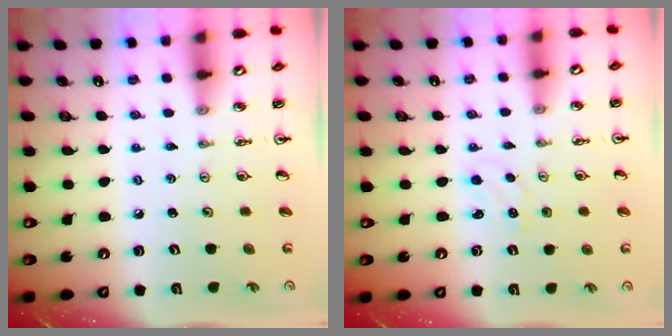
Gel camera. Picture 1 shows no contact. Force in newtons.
{"total": 2.3, "press": 2.3, "slide": 0.2}